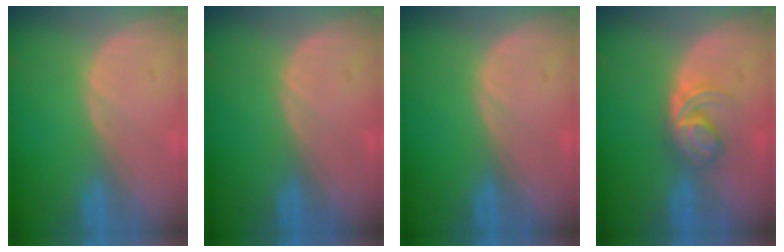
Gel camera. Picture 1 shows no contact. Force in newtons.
{"total": 0.0}
{"total": 0.0}
{"total": 5.9, "press": 5.1, "slide": 3.0}